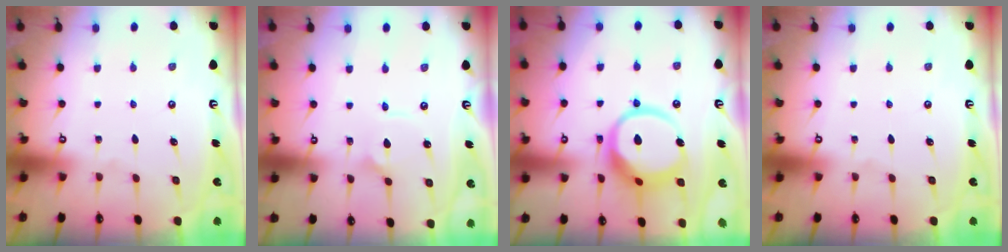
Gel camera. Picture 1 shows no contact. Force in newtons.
{"total": 2.7, "press": 2.7, "slide": 0.2}
{"total": 13.8, "press": 13.7, "slide": 1.7}
{"total": 0.0}